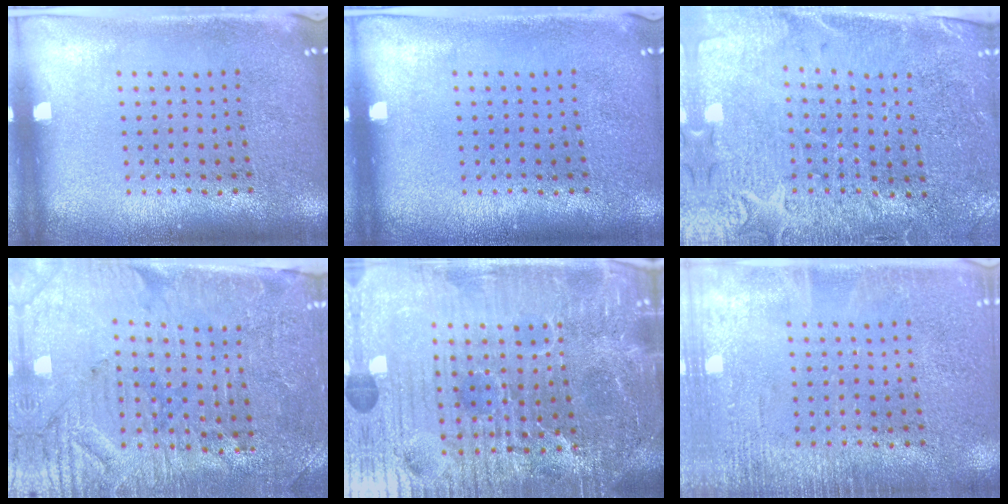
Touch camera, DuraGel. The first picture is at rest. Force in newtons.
{"total": 0.0}
{"total": 3.3, "press": 3.1, "slide": 1.3}
{"total": 3.7, "press": 3.4, "slide": 1.5}
{"total": 7.3, "press": 6.6, "slide": 3.1}
{"total": 2.2, "press": 2.2, "slide": 0.3}